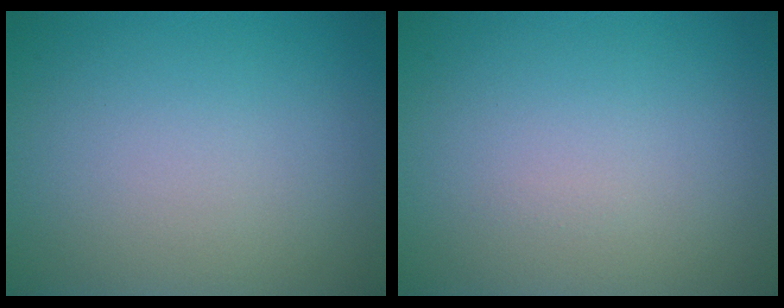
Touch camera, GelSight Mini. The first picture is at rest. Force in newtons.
{"total": 0.0}